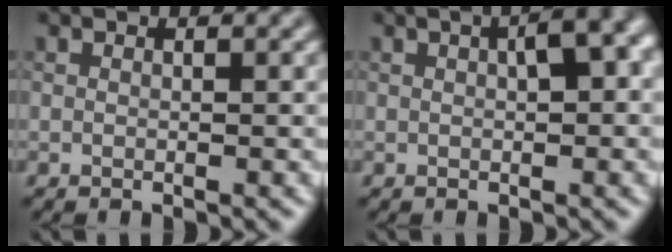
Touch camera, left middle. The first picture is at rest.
{"total": 4.6, "force": [1.1, 1.4, 4.2], "torque": [-0.059, 0.013, 0.013]}